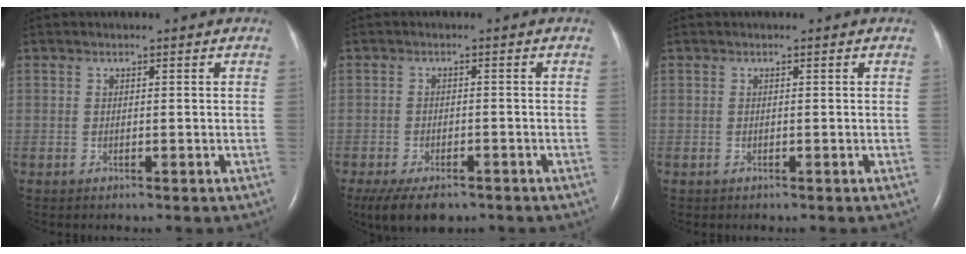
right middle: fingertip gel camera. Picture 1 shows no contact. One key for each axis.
{"total": 7.7, "fx": -5.6, "fy": 3.2, "fz": 4.3, "tx": -0.073, "ty": -0.008, "tz": -0.086}
{"total": 0.0}